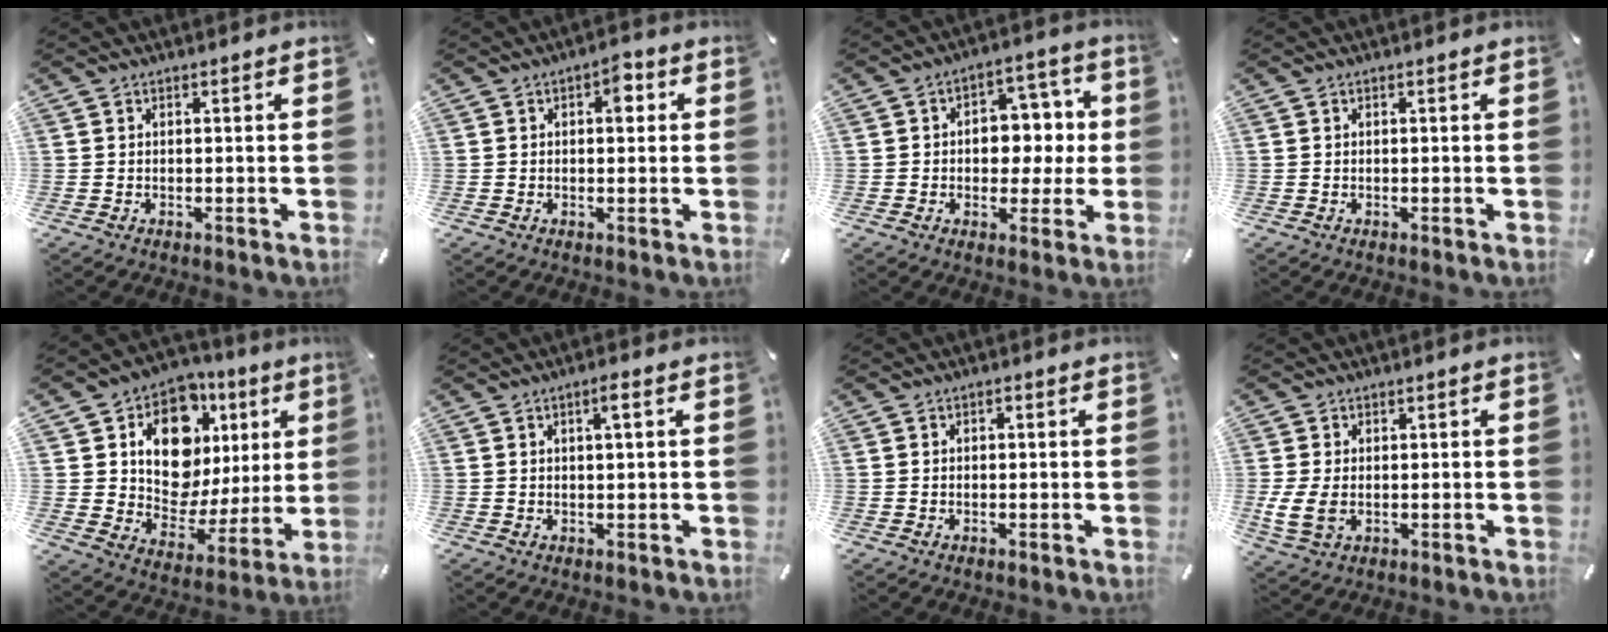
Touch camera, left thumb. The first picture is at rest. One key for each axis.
{"total": 4.0, "fx": 0.8, "fy": 2.1, "fz": 3.3, "tx": -0.037, "ty": -0.002, "tz": 0.003}
{"total": 10.3, "fx": -0.1, "fy": 8.2, "fz": 6.1, "tx": -0.074, "ty": 0.001, "tz": 0.000}
{"total": 0.0}
{"total": 15.3, "fx": 6.8, "fy": 10.8, "fz": 8.5, "tx": -0.133, "ty": -0.051, "tz": 0.123}
{"total": 2.8, "fx": 0.9, "fy": 0.5, "fz": 2.6, "tx": -0.052, "ty": 0.003, "tz": 0.013}
{"total": 1.0, "fx": -0.2, "fy": 0.6, "fz": 0.8, "tx": -0.014, "ty": 0.003, "tz": -0.005}
{"total": 5.9, "fx": -0.6, "fy": 4.1, "fz": 4.2, "tx": -0.084, "ty": -0.001, "tz": -0.010}